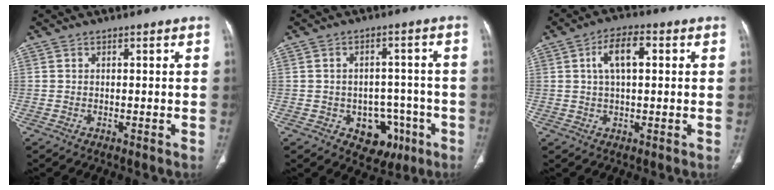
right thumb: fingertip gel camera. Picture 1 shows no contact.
{"total": 8.8, "force": [-3.6, 6.6, 4.5], "torque": [-0.021, 0.032, -0.036]}
{"total": 7.2, "force": [1.8, 3.3, 6.2], "torque": [-0.111, 0.010, 0.030]}